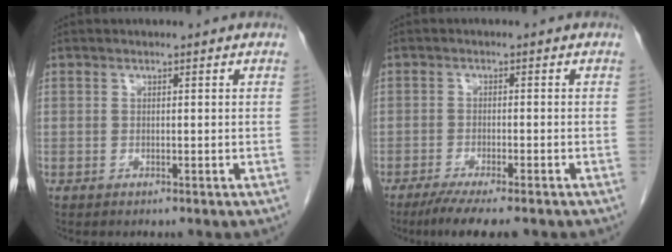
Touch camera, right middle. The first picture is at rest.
{"total": 7.4, "force": [-5.7, 0.6, 4.7], "torque": [-0.074, -0.019, -0.087]}